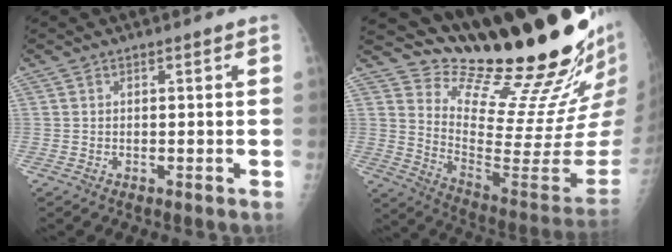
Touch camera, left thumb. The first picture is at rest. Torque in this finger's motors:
{"motor_torque": [0.73, 0.33, 0.57, -2.21, 0.04]}